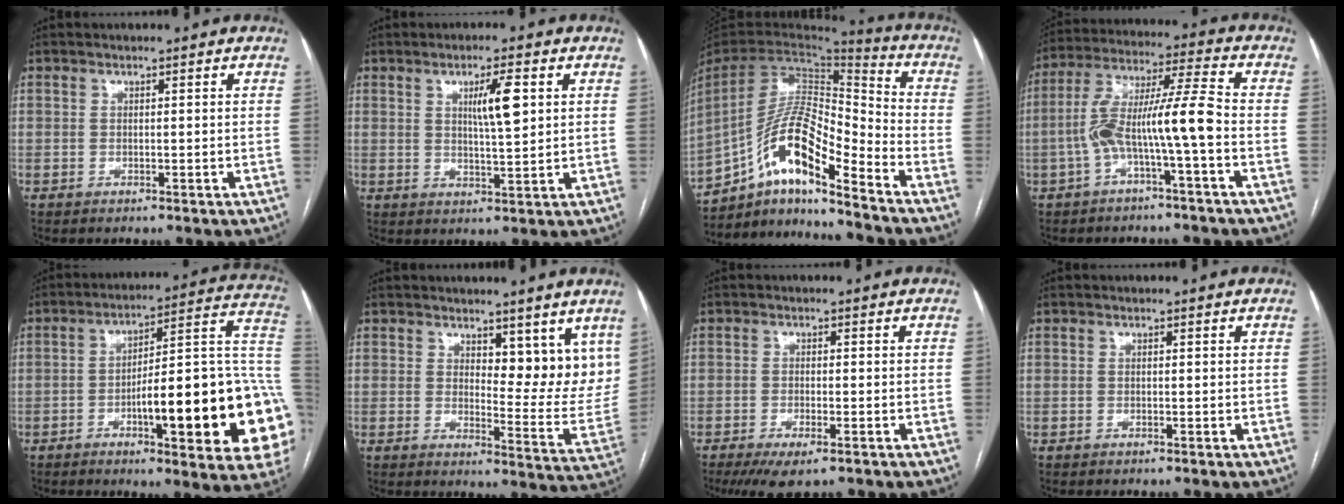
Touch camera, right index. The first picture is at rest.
{"total": 5.8, "force": [1.9, 0.6, 5.5], "torque": [-0.094, 0.001, 0.034]}
{"total": 16.5, "force": [-10.5, 2.9, 12.5], "torque": [-0.250, 0.015, -0.183]}
{"total": 10.8, "force": [-2.9, 0.0, 10.4], "torque": [-0.201, 0.035, -0.055]}
{"total": 24.9, "force": [-5.6, 4.2, 23.9], "torque": [-0.234, 0.018, -0.070]}
{"total": 9.8, "force": [6.9, 3.7, 5.9], "torque": [-0.066, -0.026, 0.091]}
{"total": 5.5, "force": [-3.6, 1.4, 3.9], "torque": [-0.068, -0.013, -0.054]}
{"total": 0.0}